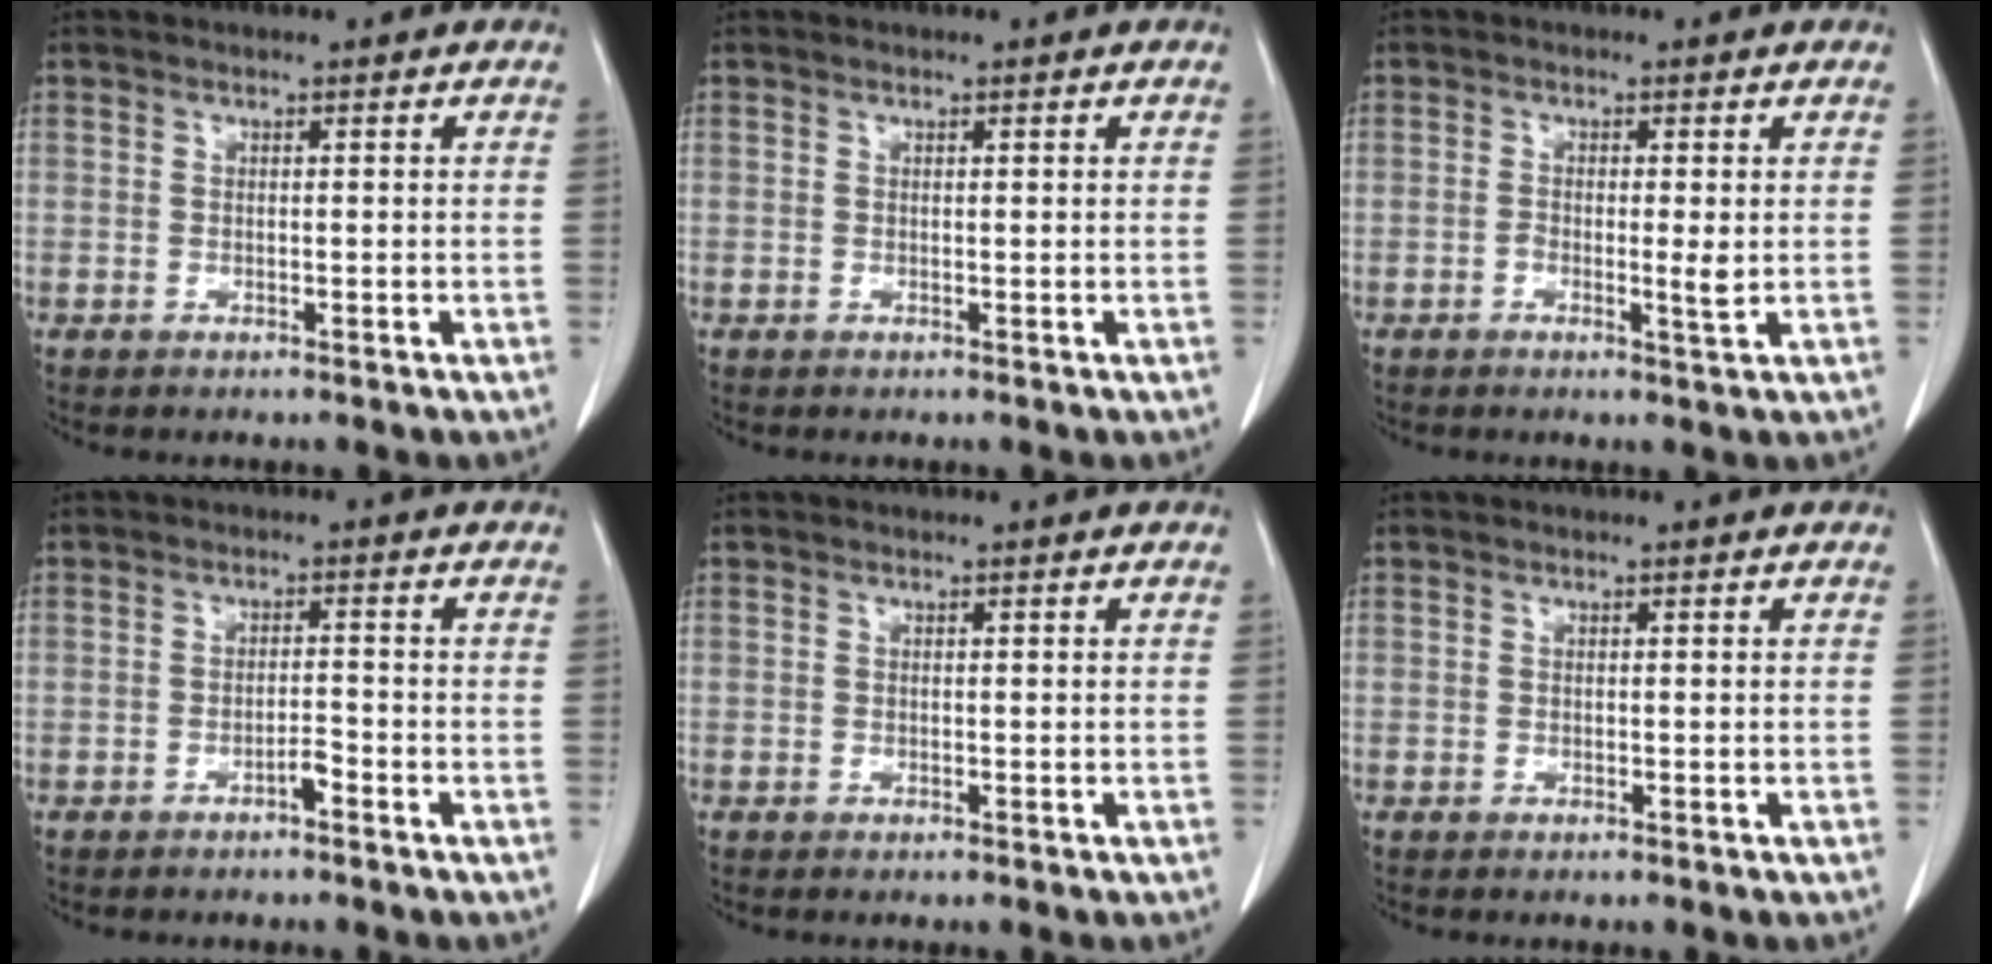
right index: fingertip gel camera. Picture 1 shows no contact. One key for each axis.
{"total": 0.0}
{"total": 2.6, "fx": -0.3, "fy": 0.4, "fz": 2.5, "tx": -0.042, "ty": -0.003, "tz": -0.005}
{"total": 1.7, "fx": -1.2, "fy": 0.2, "fz": 1.2, "tx": -0.019, "ty": 0.002, "tz": -0.021}
{"total": 0.0}
{"total": 0.0}